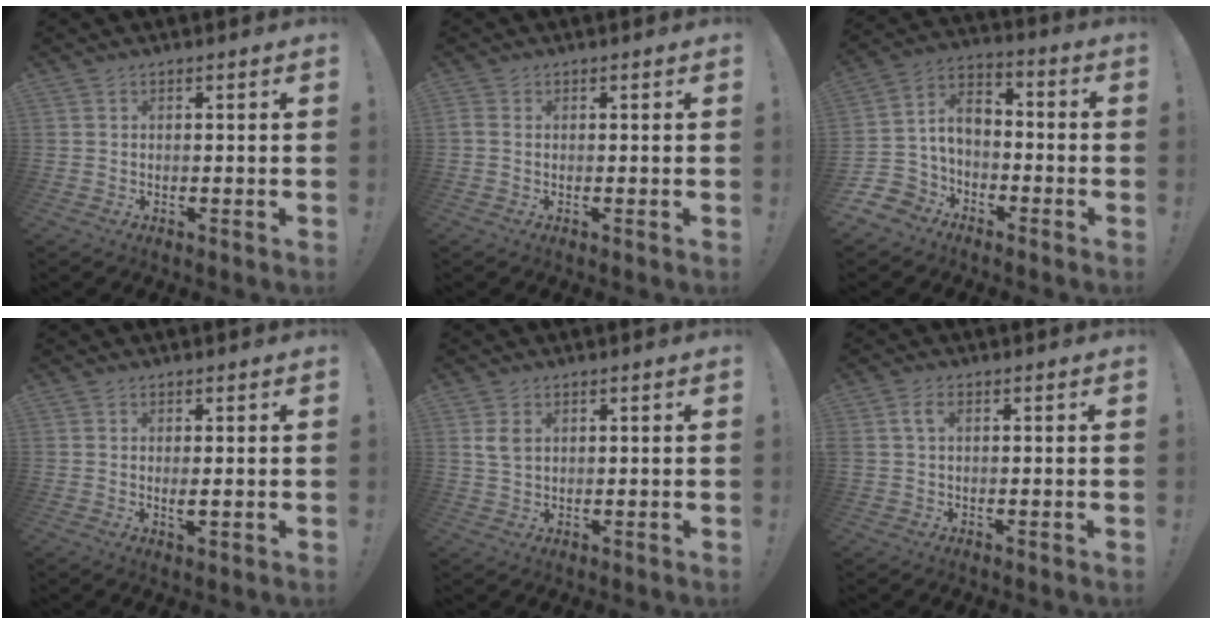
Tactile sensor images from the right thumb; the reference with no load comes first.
{"total": 1.2, "force": [0.2, 0.9, 0.8], "torque": [-0.016, 0.003, 0.005]}
{"total": 7.7, "force": [-2.1, 6.8, 3.1], "torque": [-0.077, 0.017, -0.033]}
{"total": 2.1, "force": [0.4, 0.4, 2.0], "torque": [-0.027, -0.006, 0.005]}
{"total": 3.9, "force": [1.7, 2.5, 2.5], "torque": [-0.034, -0.003, 0.032]}
{"total": 3.0, "force": [0.7, 1.6, 2.5], "torque": [-0.048, 0.007, 0.013]}